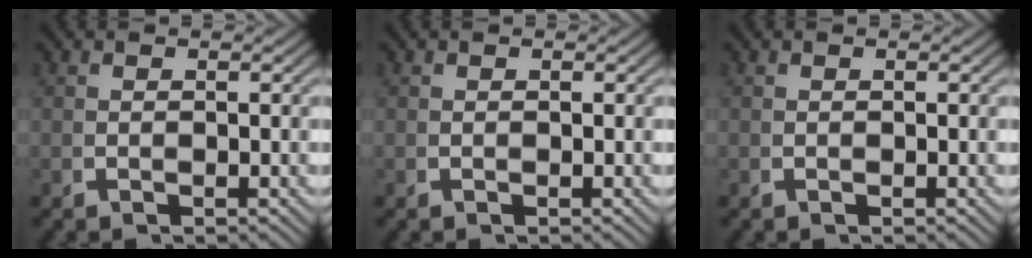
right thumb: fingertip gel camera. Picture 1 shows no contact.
{"total": 0.0}
{"total": 0.0}